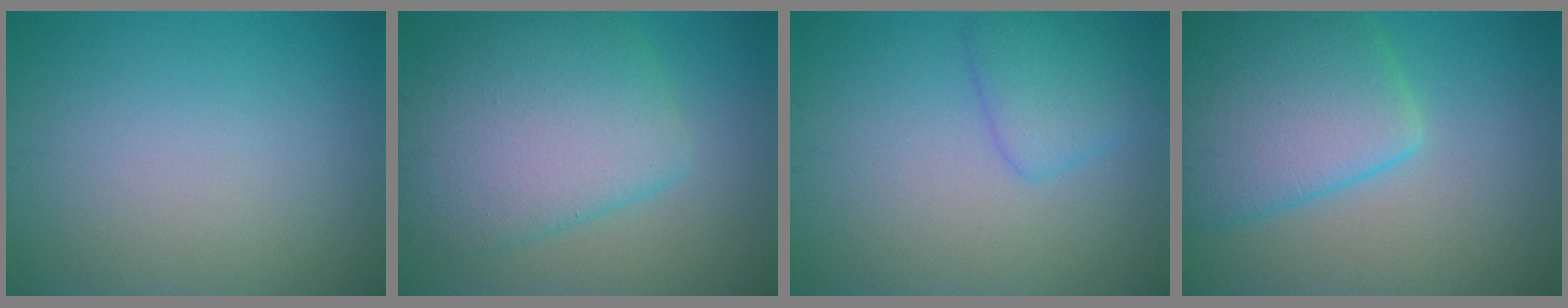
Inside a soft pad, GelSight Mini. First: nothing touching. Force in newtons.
{"total": 9.0, "press": 9.0, "slide": 0.3}
{"total": 2.7, "press": 2.7, "slide": 0.2}
{"total": 8.2, "press": 8.2, "slide": 0.4}